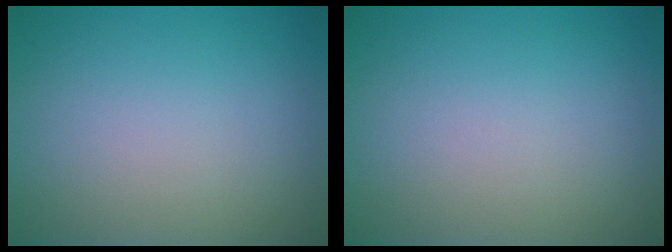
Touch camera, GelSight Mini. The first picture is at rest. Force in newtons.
{"total": 0.0}